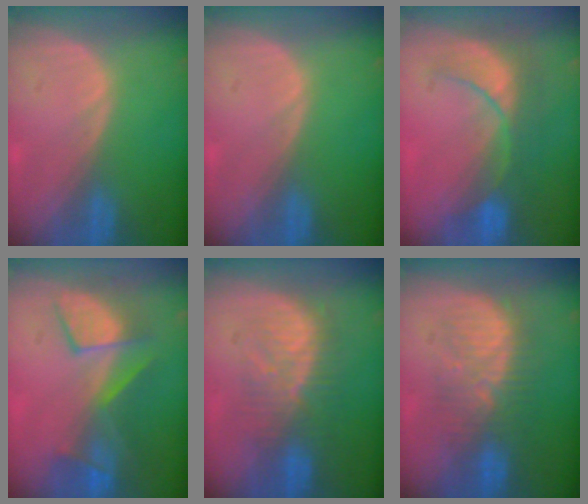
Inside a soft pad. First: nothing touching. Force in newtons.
{"total": 0.0}
{"total": 8.4, "press": 7.9, "slide": 2.6}
{"total": 7.9, "press": 7.8, "slide": 1.2}
{"total": 8.2, "press": 8.0, "slide": 1.6}
{"total": 8.7, "press": 8.5, "slide": 1.8}